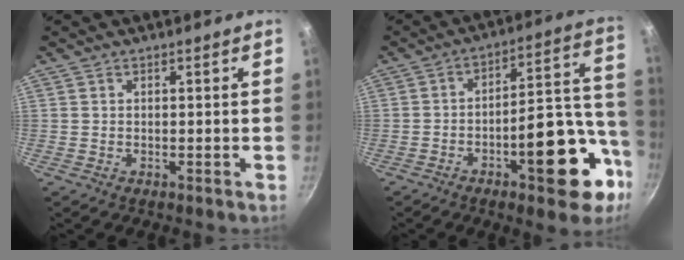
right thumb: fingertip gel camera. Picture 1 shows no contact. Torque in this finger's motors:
{"motor_torque": [2.68, 2.00, 1.77, -0.67, 0.13]}